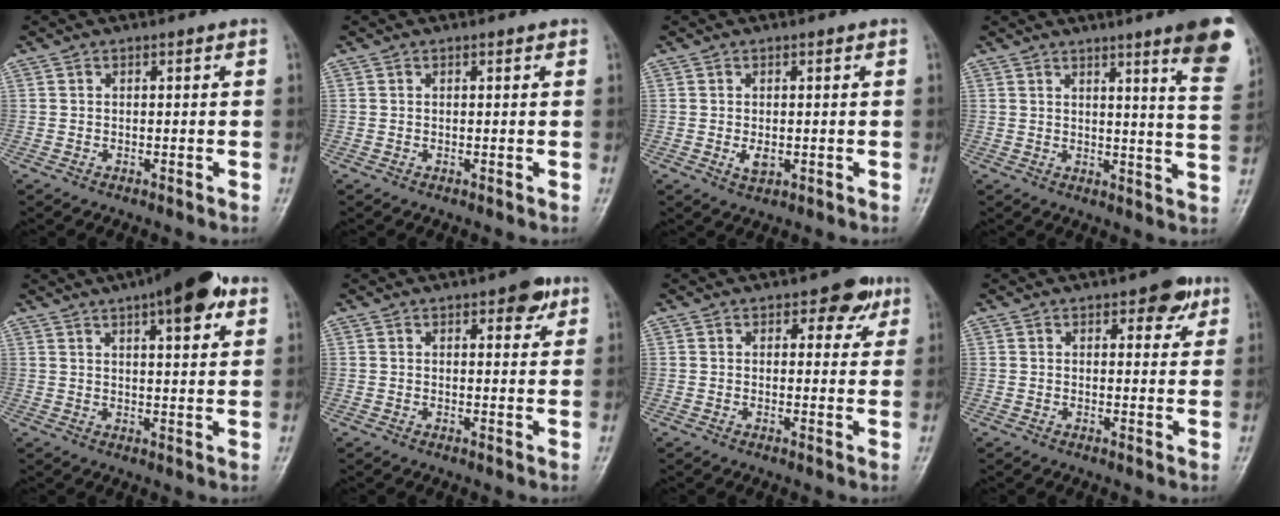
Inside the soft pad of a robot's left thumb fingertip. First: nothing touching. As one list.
[{"total": 0.5, "force": [0.4, 0.2, 0.3], "torque": [-0.006, -0.002, 0.002]}, {"total": 2.2, "force": [-0.1, 1.4, 1.7], "torque": [-0.028, -0.006, 0.002]}, {"total": 13.3, "force": [8.3, 1.2, 10.3], "torque": [-0.108, -0.043, 0.088]}, {"total": 12.1, "force": [6.6, 3.9, 9.4], "torque": [-0.110, -0.015, 0.087]}, {"total": 4.6, "force": [2.5, 2.0, 3.2], "torque": [-0.025, -0.009, 0.028]}, {"total": 5.0, "force": [2.7, 3.0, 2.9], "torque": [-0.003, -0.008, 0.028]}, {"total": 4.9, "force": [2.7, 2.5, 3.2], "torque": [-0.018, -0.010, 0.029]}]